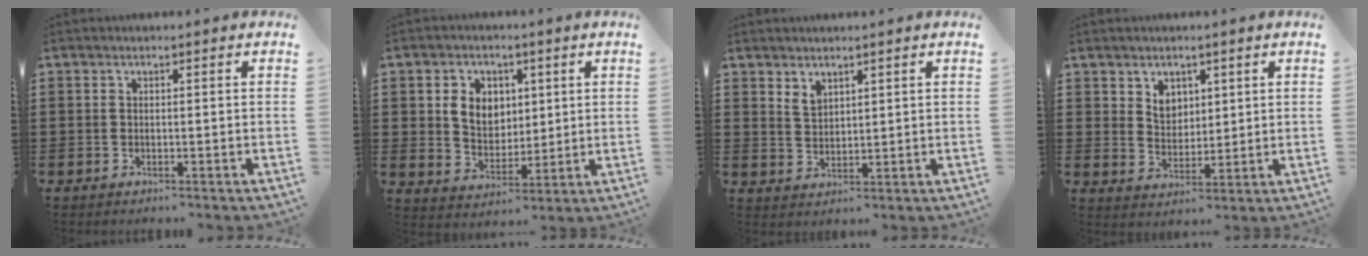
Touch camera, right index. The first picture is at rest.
{"total": 5.9, "force": [1.8, 4.9, 2.6], "torque": [-0.064, 0.014, 0.028]}
{"total": 2.5, "force": [1.9, 1.4, 0.7], "torque": [-0.020, 0.003, 0.037]}
{"total": 4.0, "force": [2.5, 3.0, 1.2], "torque": [-0.037, 0.010, 0.046]}